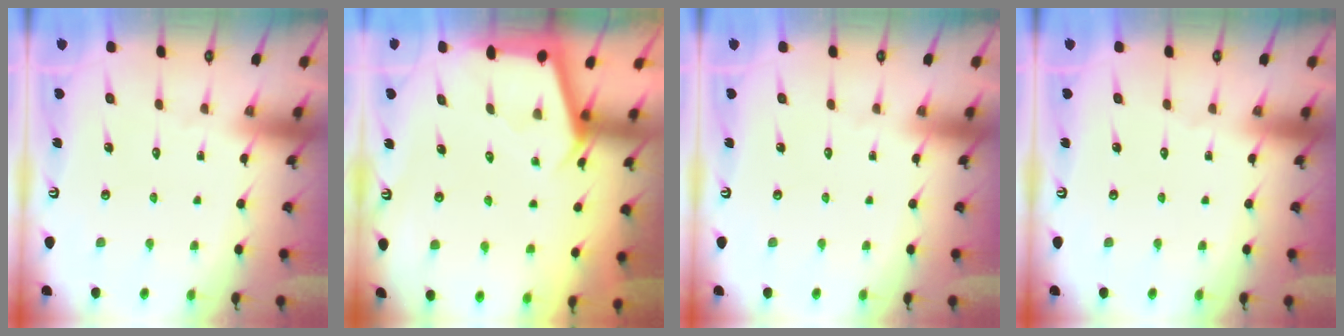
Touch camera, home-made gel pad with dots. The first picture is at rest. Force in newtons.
{"total": 2.9, "press": 2.9, "slide": 0.3}
{"total": 0.0}
{"total": 0.0}